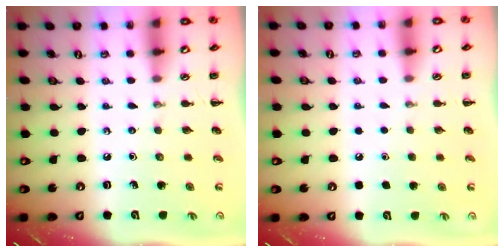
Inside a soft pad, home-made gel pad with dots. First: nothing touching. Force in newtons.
{"total": 1.8, "press": 1.8, "slide": 0.1}